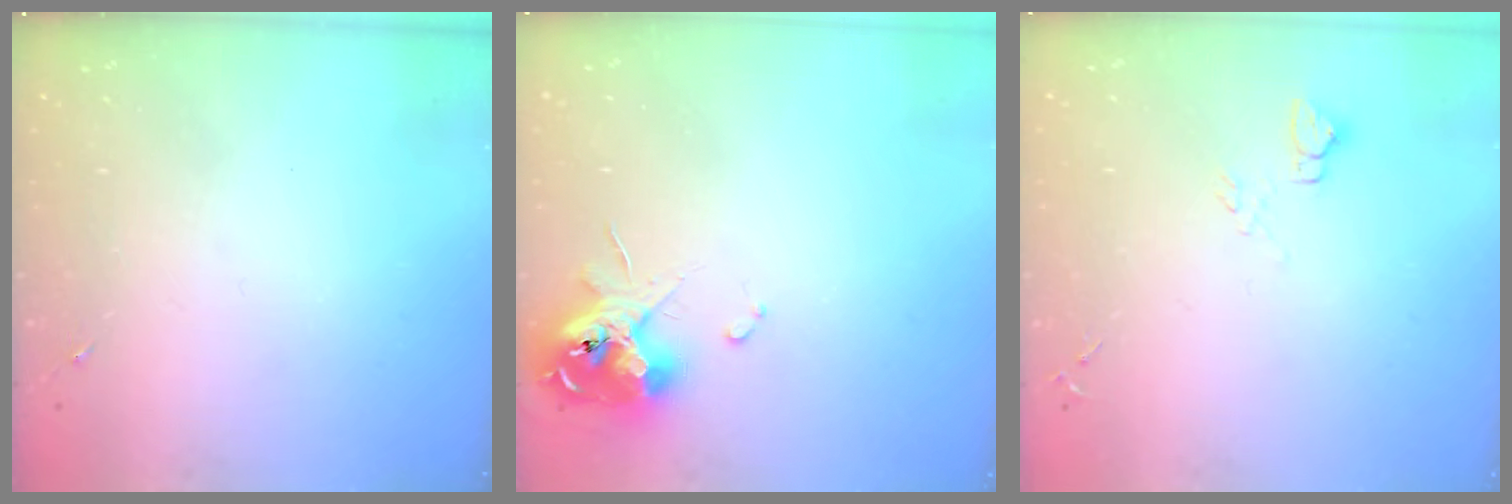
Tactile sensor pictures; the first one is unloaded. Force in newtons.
{"total": 12.4, "press": 12.2, "slide": 1.6}
{"total": 4.6, "press": 4.6, "slide": 0.5}